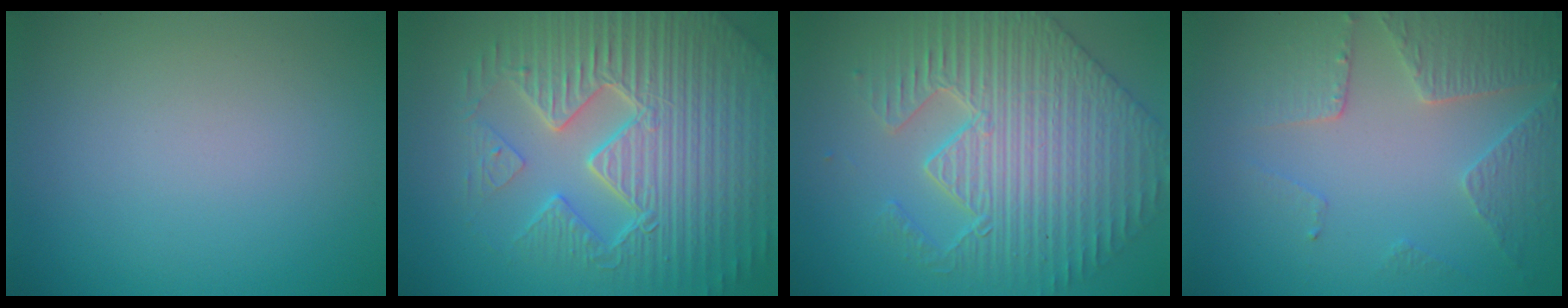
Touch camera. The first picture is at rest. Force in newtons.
{"total": 9.5, "press": 6.5, "slide": 7.0}
{"total": 7.0, "press": 5.8, "slide": 3.9}
{"total": 4.6, "press": 3.4, "slide": 3.1}